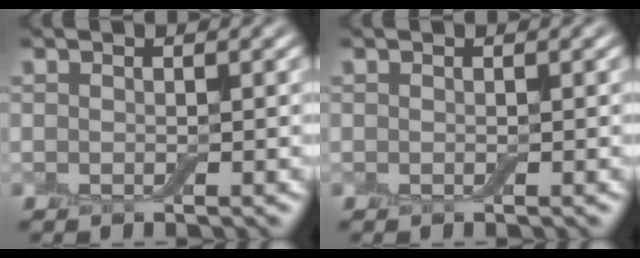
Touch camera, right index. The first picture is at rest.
{"total": 0.0}